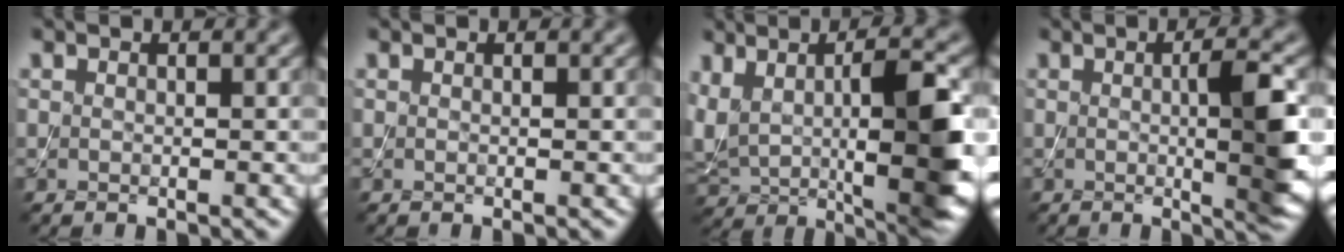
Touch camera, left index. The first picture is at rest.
{"total": 0.0}
{"total": 11.1, "force": [1.2, 4.2, 10.2], "torque": [-0.185, -0.012, 0.029]}
{"total": 5.9, "force": [0.0, 1.2, 5.7], "torque": [-0.079, -0.001, 0.002]}